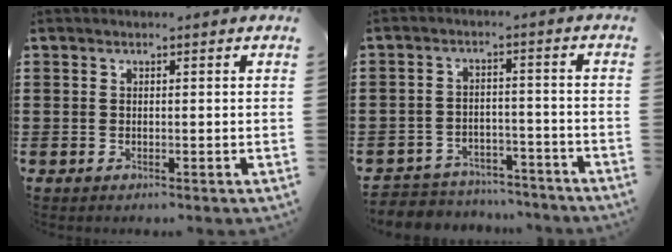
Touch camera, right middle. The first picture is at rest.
{"total": 4.4, "force": [-4.2, 1.0, -0.2], "torque": [-0.010, 0.004, -0.094]}